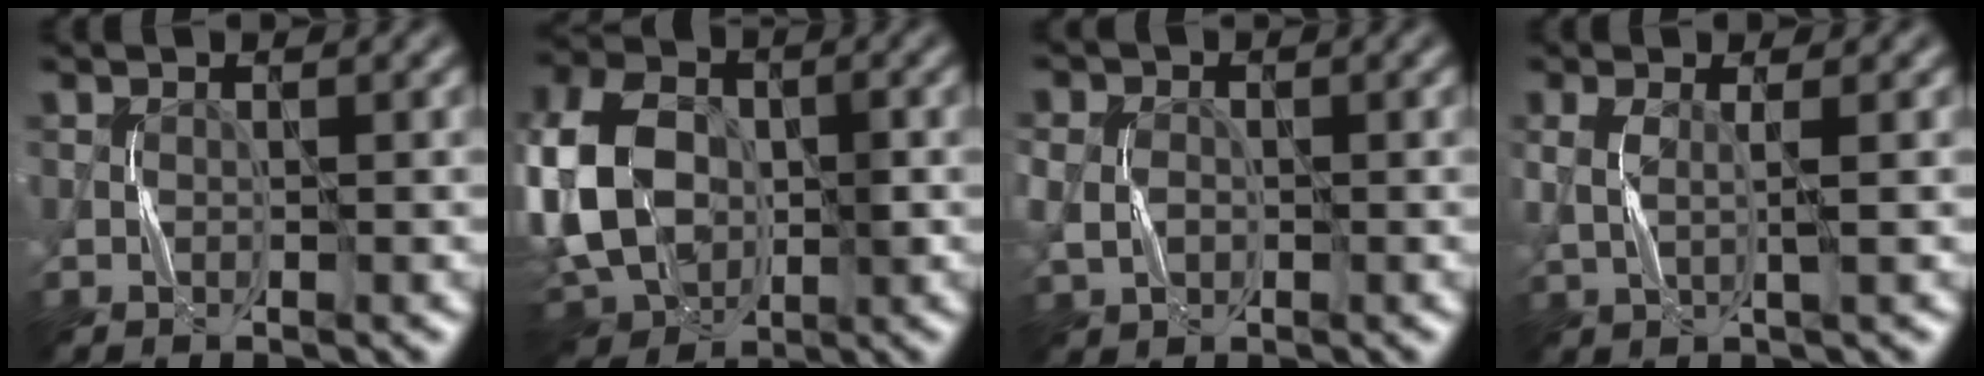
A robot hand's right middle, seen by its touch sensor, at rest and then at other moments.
{"total": 13.7, "force": [-1.5, 9.8, 9.5], "torque": [-0.198, 0.003, -0.021]}
{"total": 2.8, "force": [0.0, 2.4, 1.4], "torque": [-0.029, 0.002, 0.003]}
{"total": 1.7, "force": [0.5, 0.3, 1.6], "torque": [-0.031, -0.002, 0.012]}